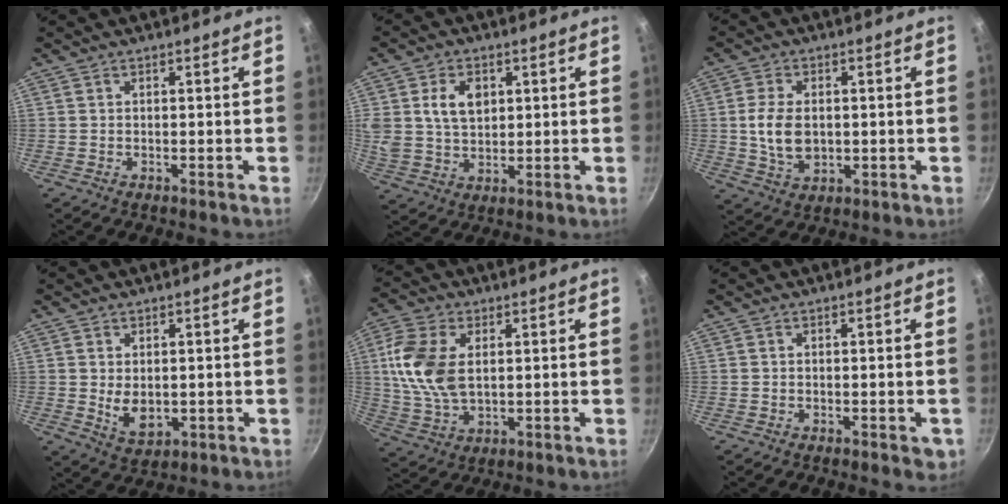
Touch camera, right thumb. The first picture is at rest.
{"total": 9.2, "force": [2.6, 6.6, 5.8], "torque": [-0.093, -0.006, 0.050]}
{"total": 8.5, "force": [0.2, 5.6, 6.4], "torque": [-0.114, -0.001, 0.009]}
{"total": 5.7, "force": [0.2, 3.8, 4.3], "torque": [-0.064, -0.014, 0.015]}
{"total": 12.4, "force": [2.1, 7.6, 9.6], "torque": [-0.188, -0.005, 0.040]}
{"total": 2.7, "force": [-0.8, 1.5, 2.1], "torque": [-0.022, -0.002, -0.010]}